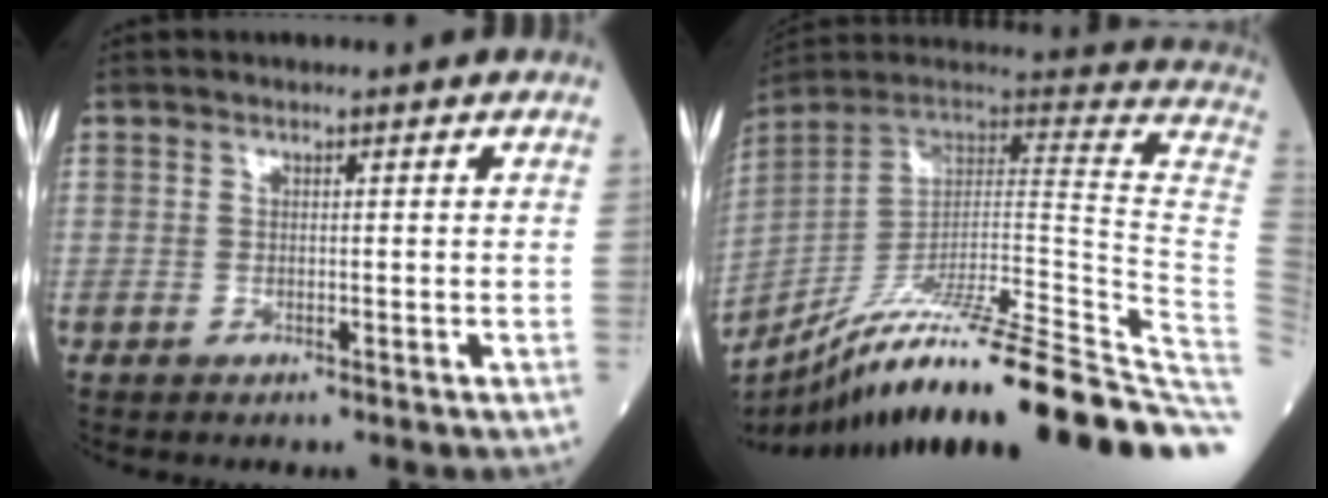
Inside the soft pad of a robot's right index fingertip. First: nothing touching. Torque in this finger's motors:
{"motor_torque": [-0.01, -2.07, 0.01, -0.01]}